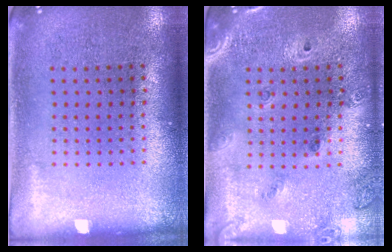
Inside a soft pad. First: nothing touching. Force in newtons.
{"total": 1.5, "press": 1.4, "slide": 0.7}